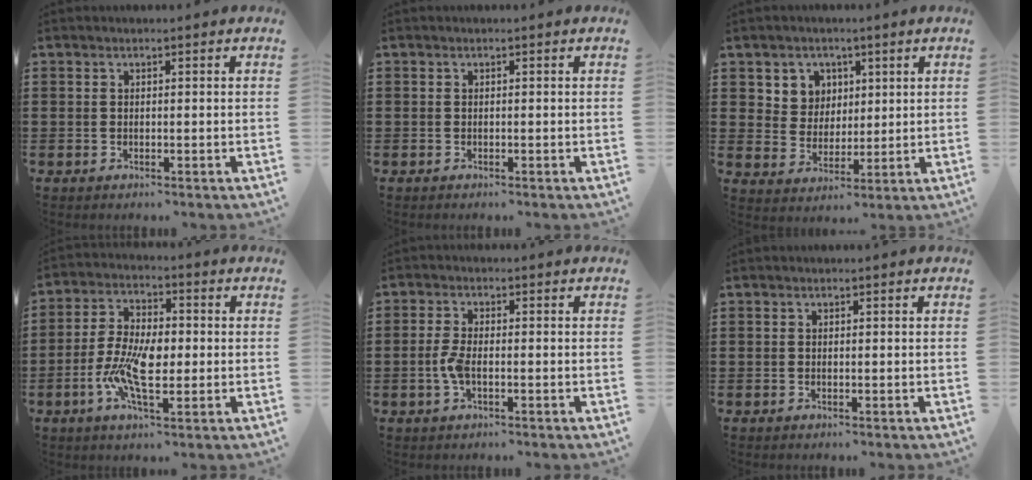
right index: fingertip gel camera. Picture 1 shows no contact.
{"total": 0.0}
{"total": 5.2, "force": [2.4, 4.6, 0.6], "torque": [-0.030, 0.007, 0.043]}
{"total": 8.7, "force": [-1.7, 4.1, 7.5], "torque": [-0.163, 0.000, -0.036]}
{"total": 3.4, "force": [-0.9, 1.3, 3.0], "torque": [-0.075, -0.004, -0.023]}
{"total": 0.0}